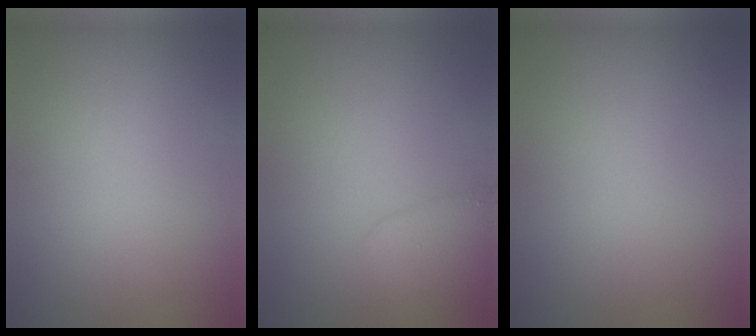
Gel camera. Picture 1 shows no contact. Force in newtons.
{"total": 2.5, "press": 2.5, "slide": 0.2}
{"total": 0.0}